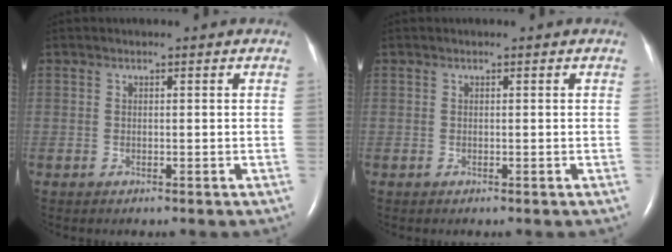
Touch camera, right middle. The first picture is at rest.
{"total": 0.0}